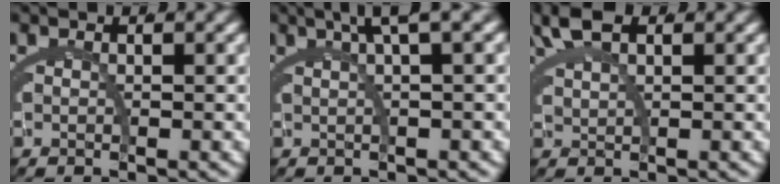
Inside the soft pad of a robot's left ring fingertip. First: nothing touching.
{"total": 3.4, "force": [2.0, -0.6, 2.6], "torque": [-0.022, 0.022, 0.032]}
{"total": 2.6, "force": [2.1, 0.1, 1.5], "torque": [-0.037, 0.003, 0.046]}